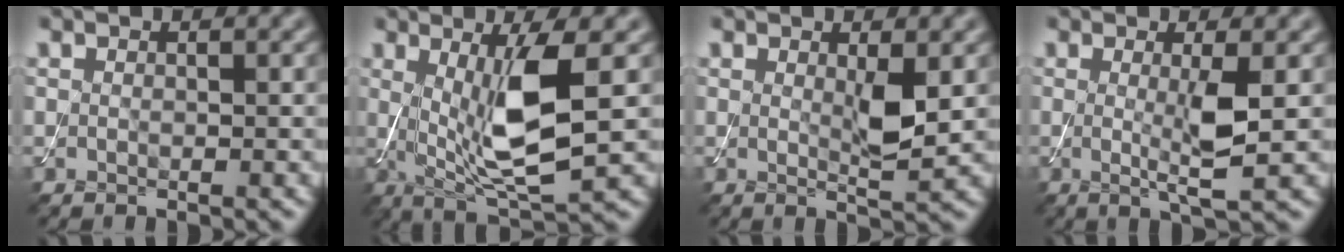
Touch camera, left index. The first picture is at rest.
{"total": 7.7, "force": [0.8, 1.9, 7.4], "torque": [-0.132, -0.015, 0.022]}
{"total": 2.6, "force": [0.5, 0.5, 2.5], "torque": [-0.048, -0.009, 0.011]}
{"total": 3.6, "force": [0.0, 0.4, 3.5], "torque": [-0.069, -0.010, 0.002]}